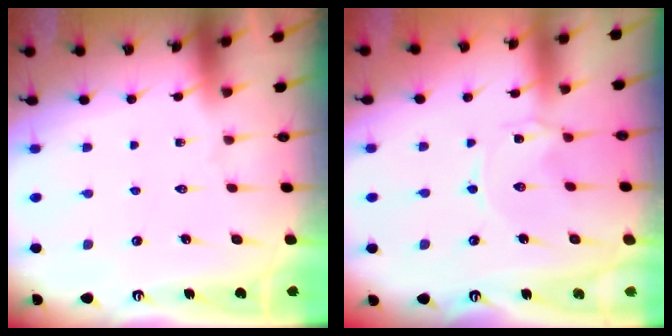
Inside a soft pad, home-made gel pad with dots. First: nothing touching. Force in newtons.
{"total": 0.0}